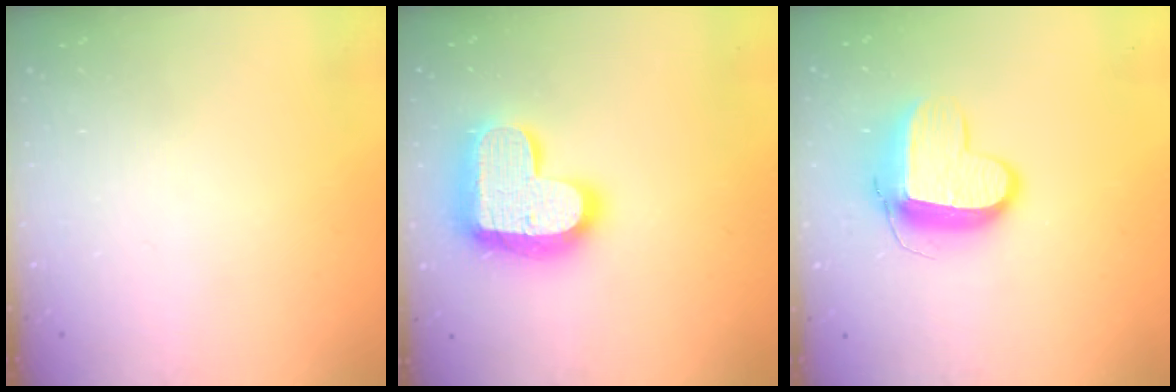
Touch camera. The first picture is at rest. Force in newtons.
{"total": 19.9, "press": 19.9, "slide": 1.3}
{"total": 11.7, "press": 11.6, "slide": 1.3}